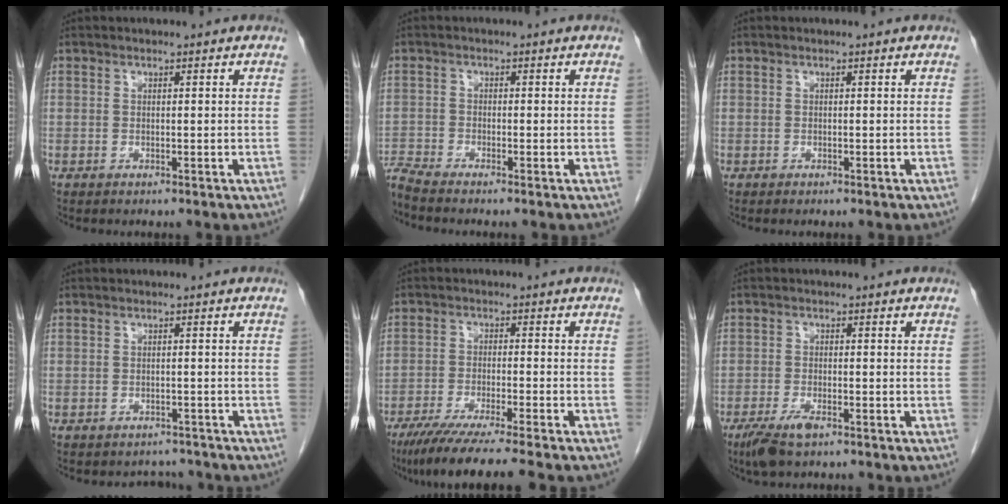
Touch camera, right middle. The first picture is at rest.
{"total": 3.0, "force": [-2.9, -0.9, 0.4], "torque": [-0.020, -0.011, -0.060]}
{"total": 0.0}
{"total": 3.2, "force": [-2.9, 1.4, -0.2], "torque": [0.001, 0.005, -0.040]}
{"total": 11.6, "force": [-9.4, -0.9, 6.7], "torque": [-0.088, -0.034, -0.147]}
{"total": 4.4, "force": [-2.9, 1.2, 3.1], "torque": [-0.067, -0.007, -0.051]}